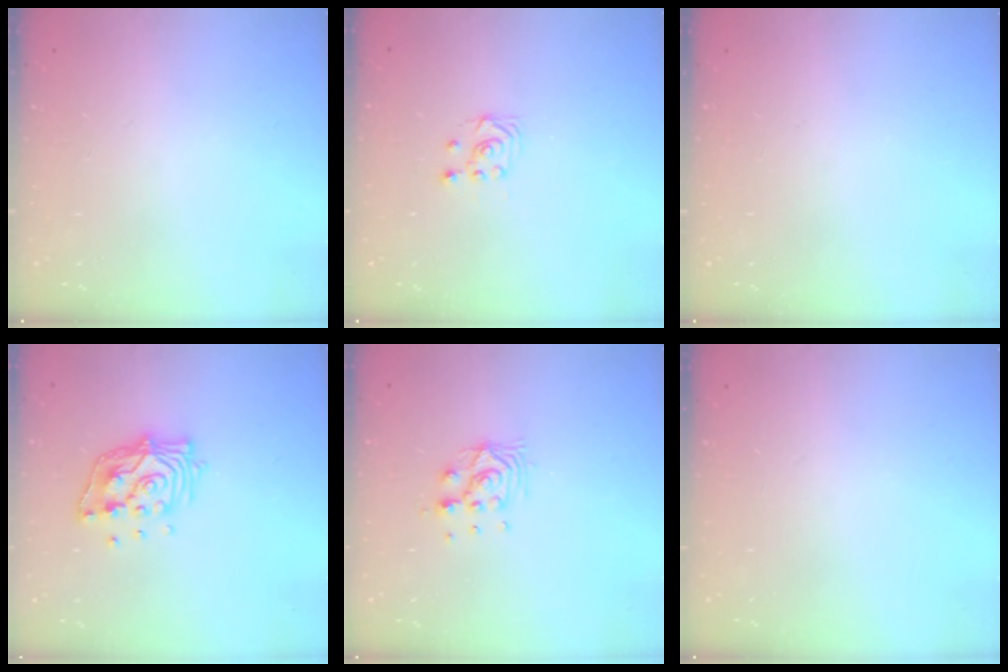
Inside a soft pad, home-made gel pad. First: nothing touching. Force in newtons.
{"total": 2.7, "press": 2.4, "slide": 1.3}
{"total": 0.0}
{"total": 12.4, "press": 12.4, "slide": 1.2}
{"total": 8.4, "press": 8.4, "slide": 0.6}
{"total": 0.0}